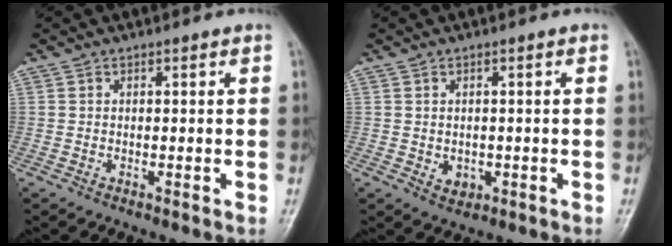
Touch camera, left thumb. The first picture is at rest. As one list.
[{"total": 2.4, "force": [-0.4, 1.9, 1.3], "torque": [-0.013, -0.001, 0.003]}]